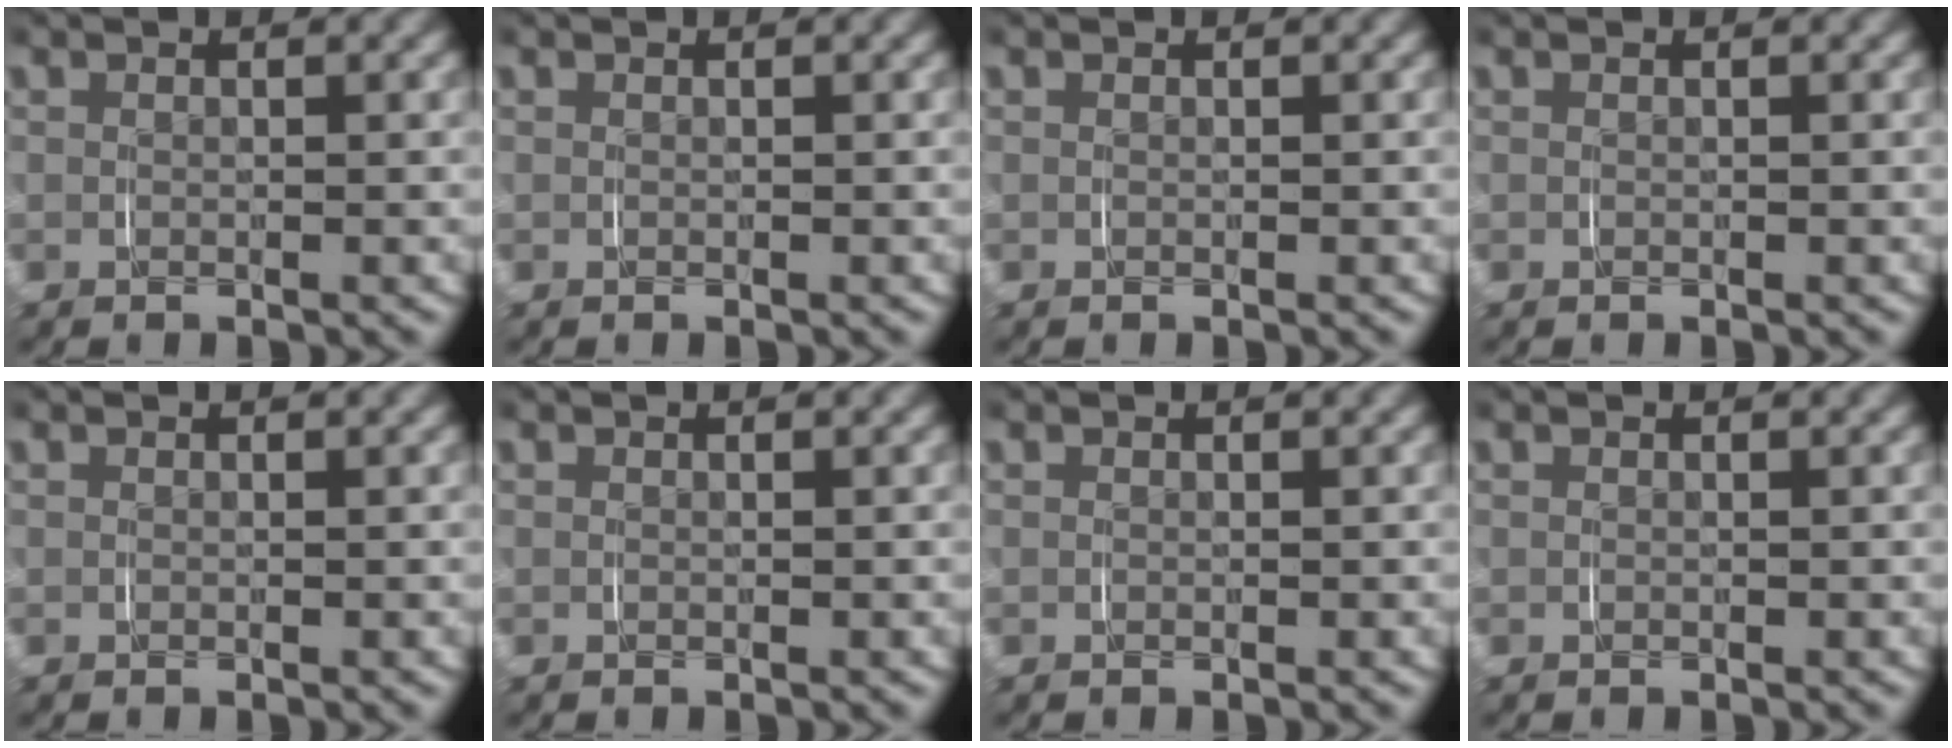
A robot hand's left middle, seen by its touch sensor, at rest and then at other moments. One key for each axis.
{"total": 0.0}
{"total": 0.0}
{"total": 0.0}
{"total": 0.0}
{"total": 0.0}
{"total": 0.0}
{"total": 0.0}